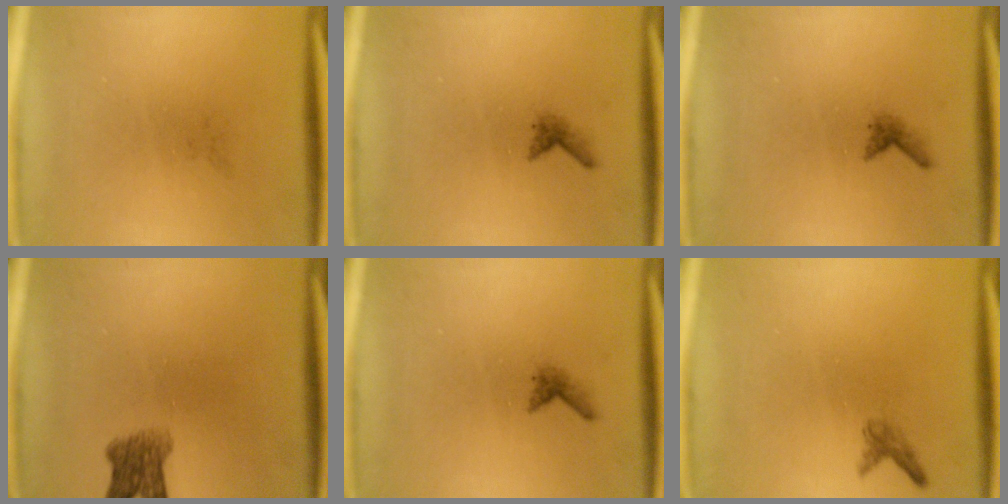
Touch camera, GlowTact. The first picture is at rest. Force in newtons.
{"total": 0.9}
{"total": 0.9}
{"total": 4.0}
{"total": 0.9}
{"total": 1.1}